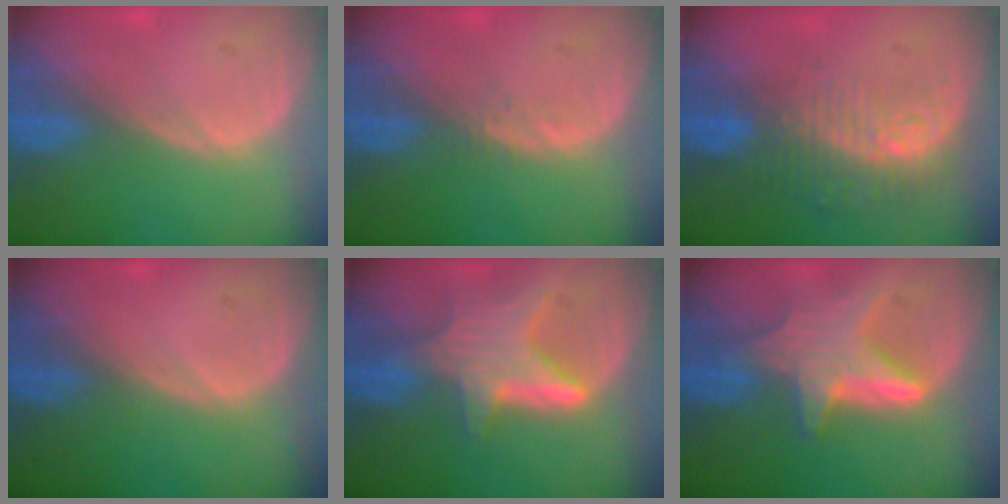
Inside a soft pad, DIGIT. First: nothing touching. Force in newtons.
{"total": 0.7, "press": 0.7, "slide": 0.1}
{"total": 9.9, "press": 8.3, "slide": 5.3}
{"total": 0.0}
{"total": 6.9, "press": 6.7, "slide": 1.6}
{"total": 6.8, "press": 6.8, "slide": 0.1}